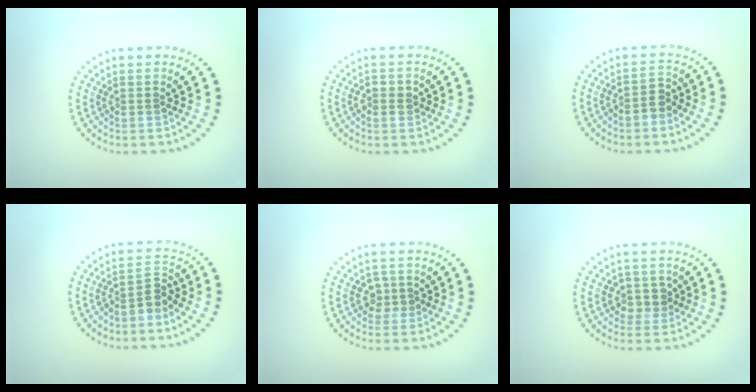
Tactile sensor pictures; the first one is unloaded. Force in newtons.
{"total": 1.5, "press": 1.5, "slide": 0.3}
{"total": 2.1, "press": 1.8, "slide": 0.9}
{"total": 2.7, "press": 2.0, "slide": 1.7}
{"total": 1.3, "press": 1.2, "slide": 0.6}
{"total": 1.8, "press": 1.6, "slide": 0.9}